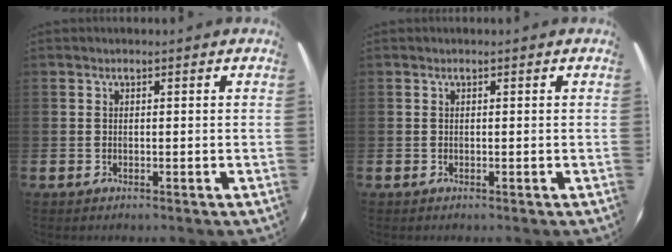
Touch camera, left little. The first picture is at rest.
{"total": 0.0}